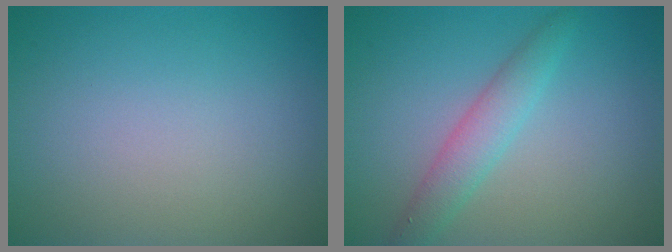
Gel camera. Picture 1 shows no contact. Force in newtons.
{"total": 2.8, "press": 2.8, "slide": 0.0}